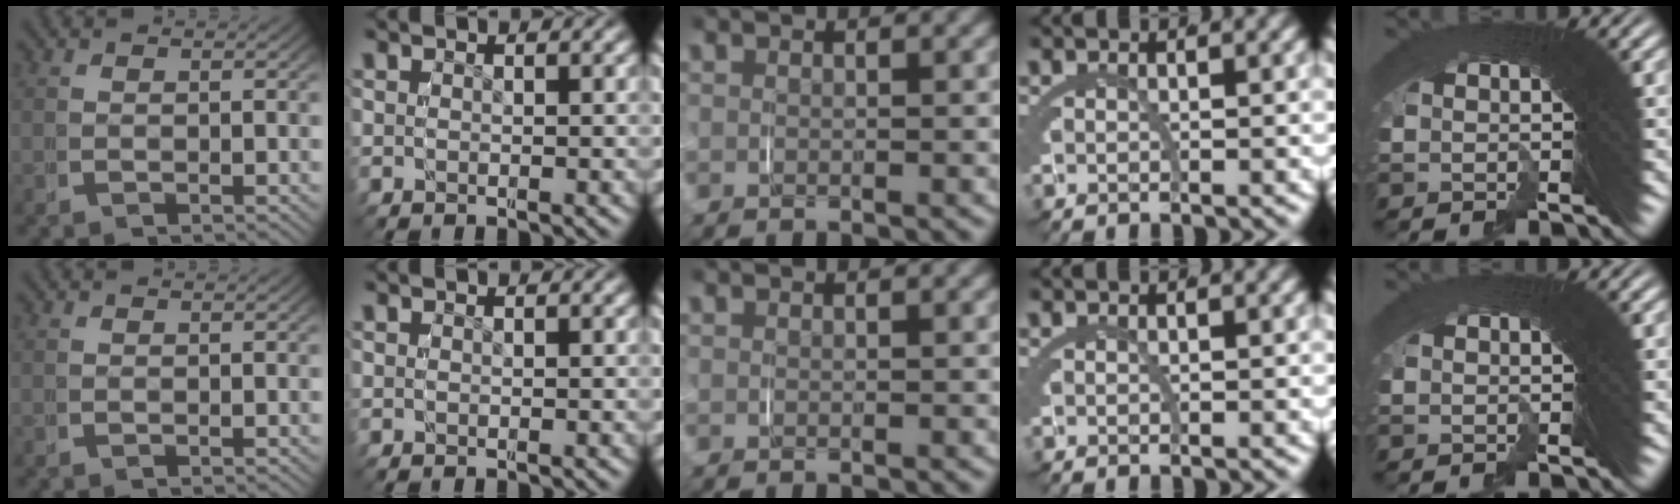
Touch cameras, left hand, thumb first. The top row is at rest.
{}